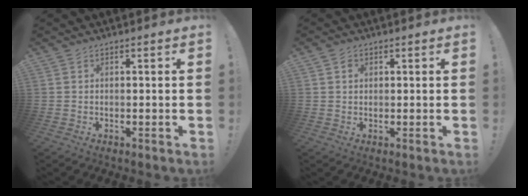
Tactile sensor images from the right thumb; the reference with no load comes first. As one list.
[{"total": 1.3, "force": [0.6, 1.0, 0.5], "torque": [0.003, -0.004, 0.008]}]